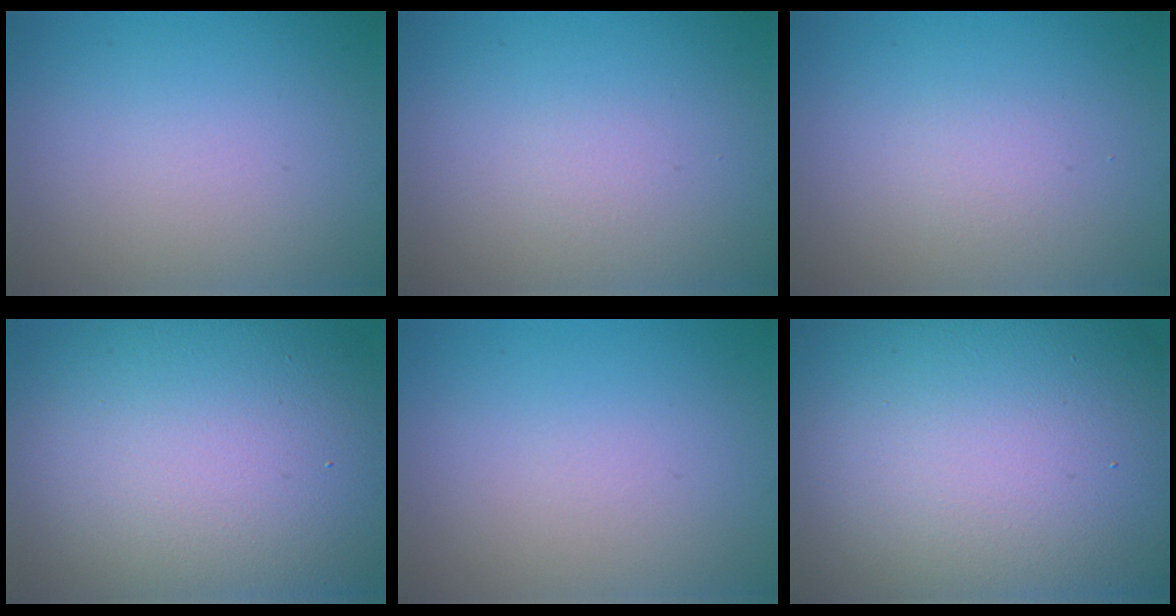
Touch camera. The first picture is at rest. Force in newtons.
{"total": 0.5, "press": 0.5, "slide": 0.1}
{"total": 1.0, "press": 0.9, "slide": 0.1}
{"total": 17.6, "press": 17.6, "slide": 1.0}
{"total": 0.0}
{"total": 24.5, "press": 24.5, "slide": 0.8}